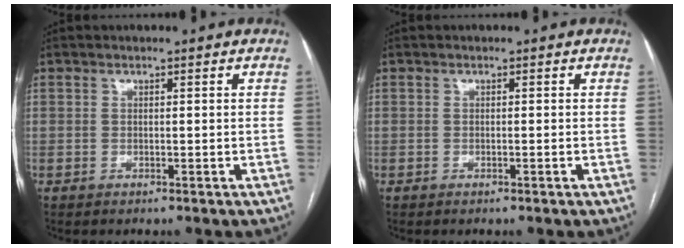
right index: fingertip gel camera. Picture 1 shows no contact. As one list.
[{"total": 0.0}]